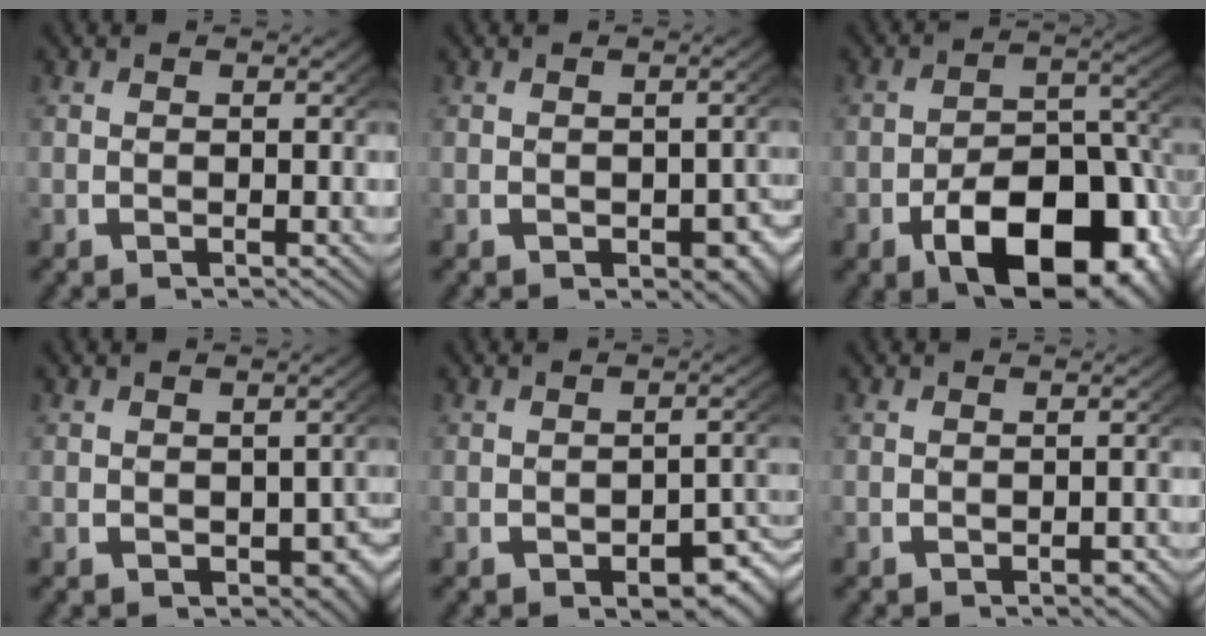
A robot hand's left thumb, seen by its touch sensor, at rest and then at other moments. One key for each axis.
{"total": 2.7, "fx": -0.7, "fy": 2.0, "fz": 1.7, "tx": -0.021, "ty": -0.019, "tz": 0.001}
{"total": 13.1, "fx": -4.4, "fy": 7.7, "fz": 9.7, "tx": -0.151, "ty": -0.047, "tz": -0.044}
{"total": 3.0, "fx": -0.4, "fy": 2.3, "fz": 1.8, "tx": -0.021, "ty": -0.021, "tz": 0.011}
{"total": 4.0, "fx": -1.5, "fy": 2.4, "fz": 2.9, "tx": -0.037, "ty": -0.021, "tz": -0.010}
{"total": 0.8, "fx": -0.4, "fy": 0.5, "fz": 0.4, "tx": -0.006, "ty": -0.006, "tz": -0.004}